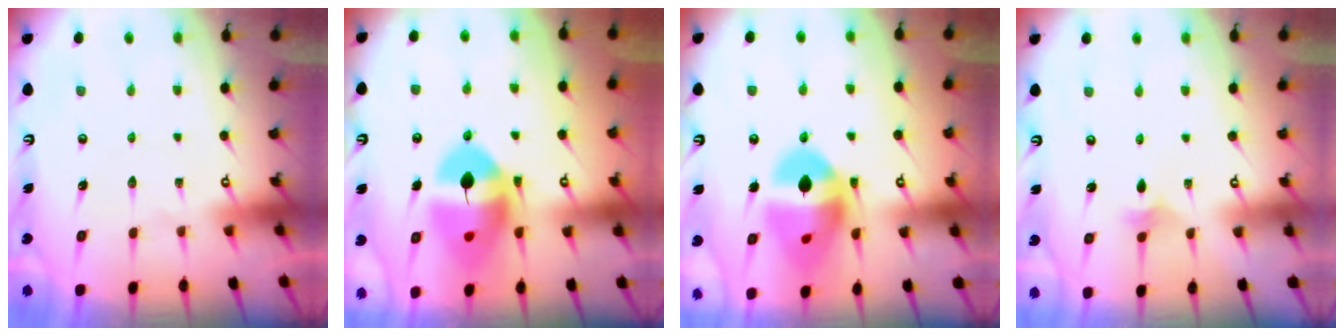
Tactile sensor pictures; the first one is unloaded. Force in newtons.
{"total": 14.7, "press": 14.6, "slide": 2.1}
{"total": 15.6, "press": 14.5, "slide": 5.7}
{"total": 2.5, "press": 2.4, "slide": 0.6}